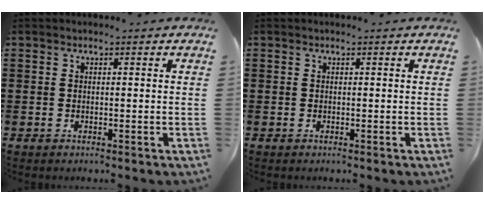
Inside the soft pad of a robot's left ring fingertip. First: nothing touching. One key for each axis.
{"total": 0.0}